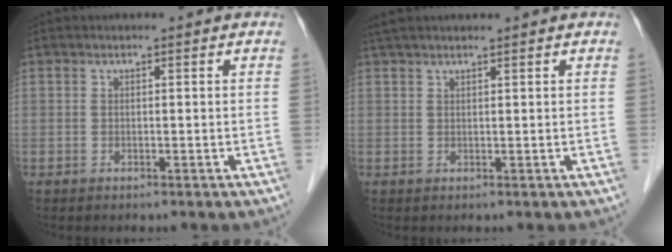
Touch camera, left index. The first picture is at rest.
{"total": 5.0, "force": [4.2, 0.1, 2.6], "torque": [-0.038, 0.033, 0.074]}